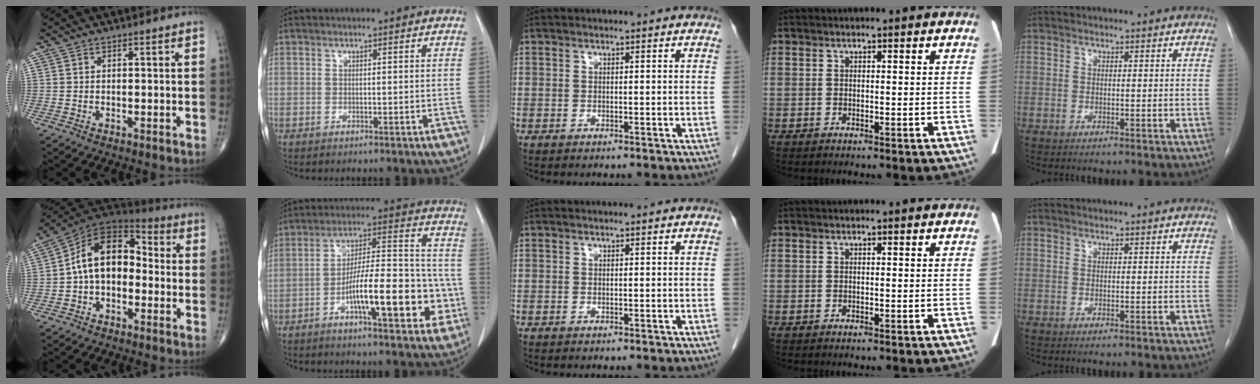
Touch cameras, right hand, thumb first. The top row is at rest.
{"thumb": {"total": 13.4, "force": [-1.1, 8.9, 9.9], "torque": [-0.138, 0.047, -0.035]}, "index": {"total": 16.9, "force": [-5.5, 4.3, 15.4], "torque": [-0.238, 0.025, -0.082]}}